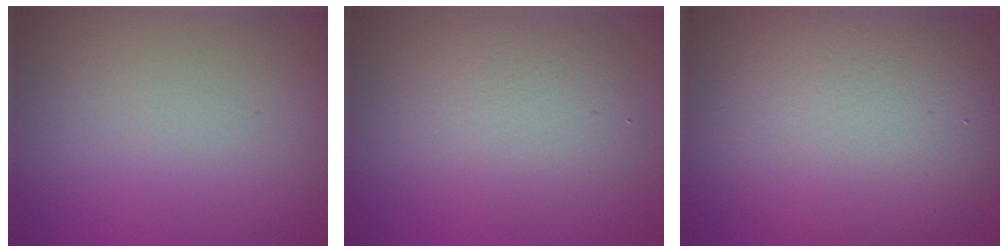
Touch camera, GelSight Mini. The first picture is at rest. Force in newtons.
{"total": 3.8, "press": 3.8, "slide": 0.3}
{"total": 11.1, "press": 11.1, "slide": 0.8}